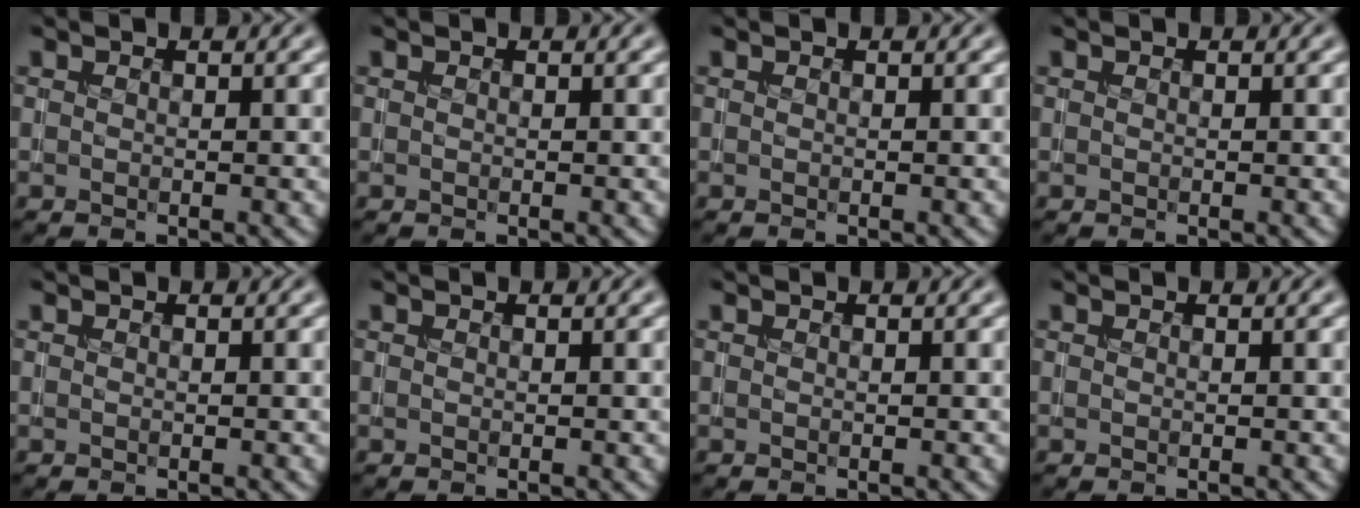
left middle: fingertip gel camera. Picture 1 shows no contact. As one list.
[{"total": 0.0}, {"total": 0.0}, {"total": 0.0}, {"total": 0.0}, {"total": 0.0}, {"total": 0.0}, {"total": 0.0}]